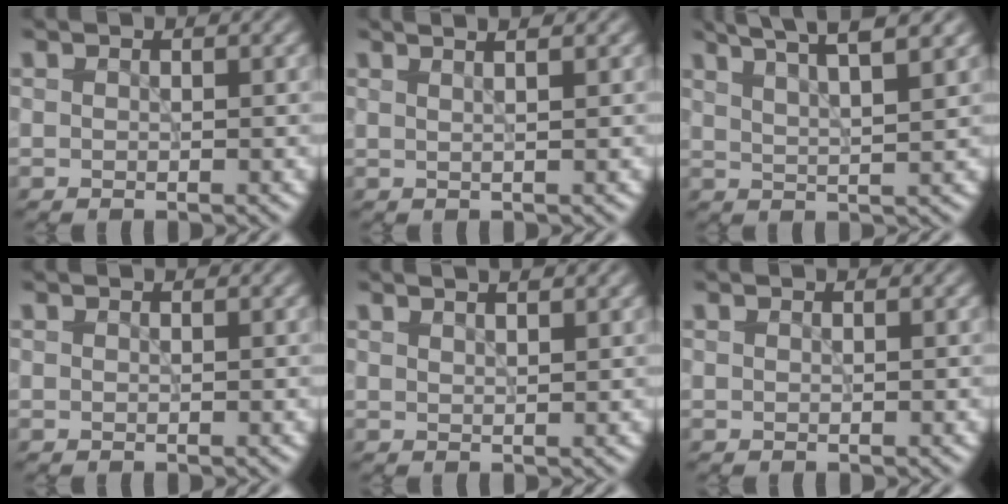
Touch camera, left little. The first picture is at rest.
{"total": 4.1, "force": [2.4, 1.8, 2.8], "torque": [-0.014, 0.029, -0.003]}
{"total": 7.1, "force": [5.1, 1.5, 4.7], "torque": [-0.050, 0.026, 0.051]}
{"total": 0.0}
{"total": 3.2, "force": [2.2, 1.2, 2.0], "torque": [0.000, 0.016, 0.002]}
{"total": 0.0}